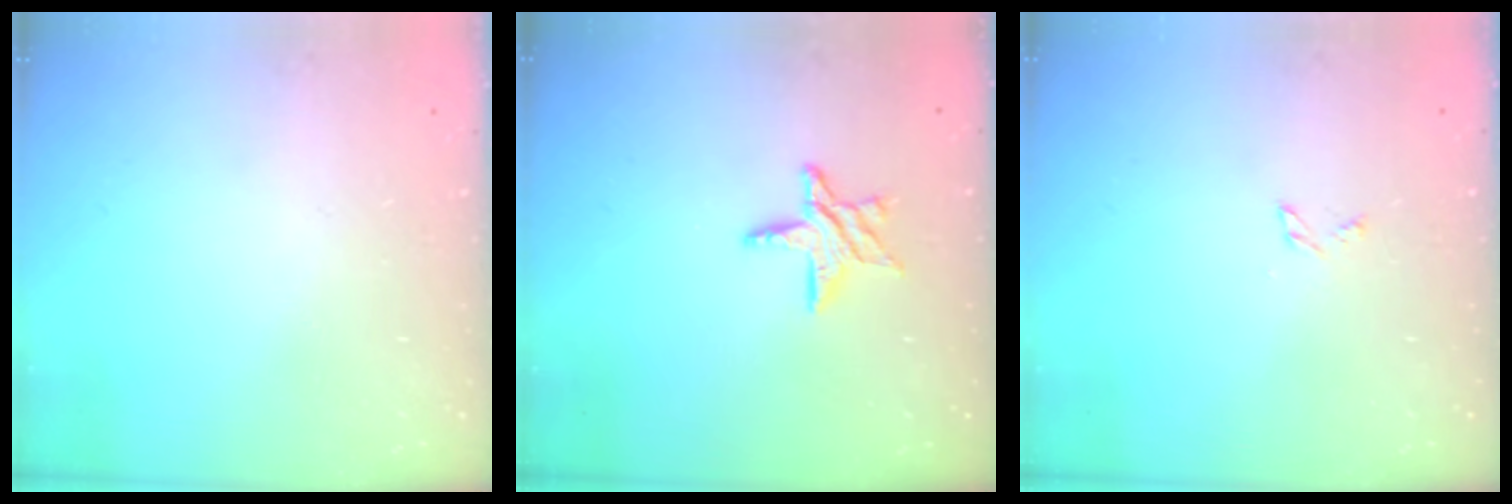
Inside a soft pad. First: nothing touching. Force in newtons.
{"total": 8.8, "press": 8.8, "slide": 1.0}
{"total": 2.4, "press": 2.4, "slide": 0.2}